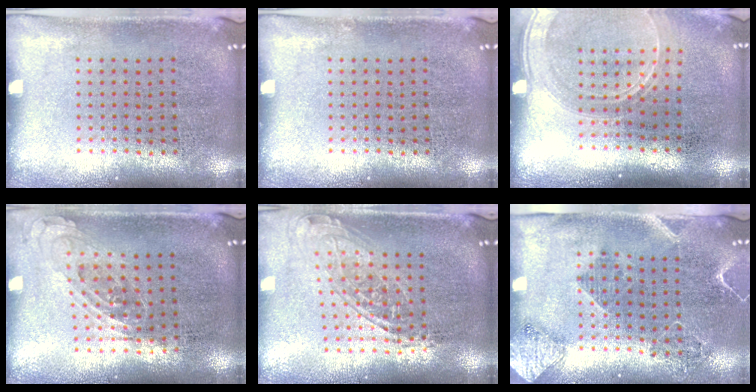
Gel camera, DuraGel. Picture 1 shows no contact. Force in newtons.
{"total": 0.0}
{"total": 1.7, "press": 1.6, "slide": 0.6}
{"total": 0.8, "press": 0.7, "slide": 0.3}
{"total": 1.6, "press": 1.3, "slide": 0.9}
{"total": 1.8, "press": 1.7, "slide": 0.8}